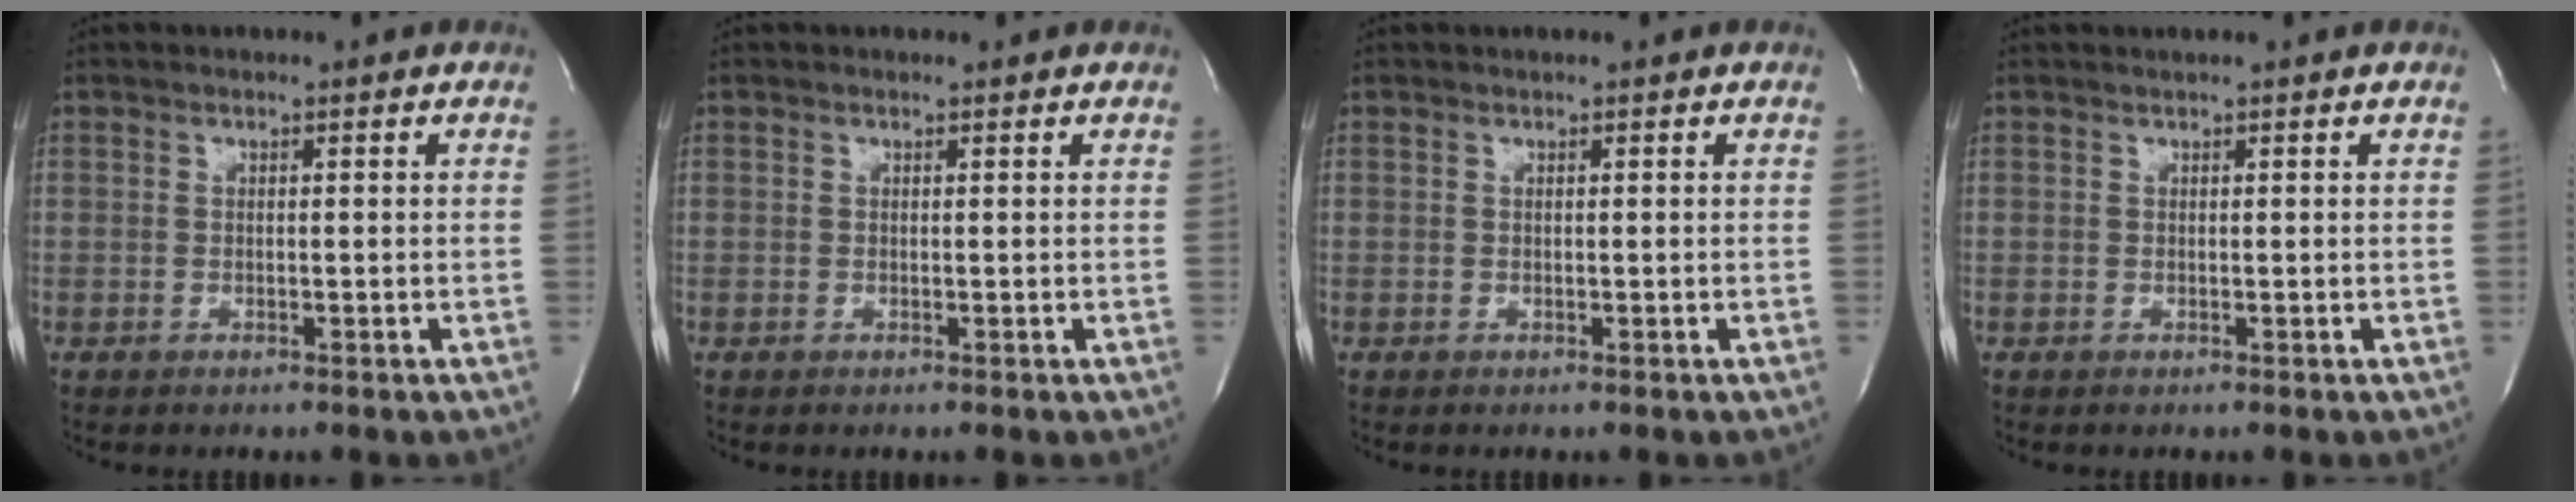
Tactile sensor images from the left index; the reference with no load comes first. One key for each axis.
{"total": 0.0}
{"total": 0.0}
{"total": 0.0}